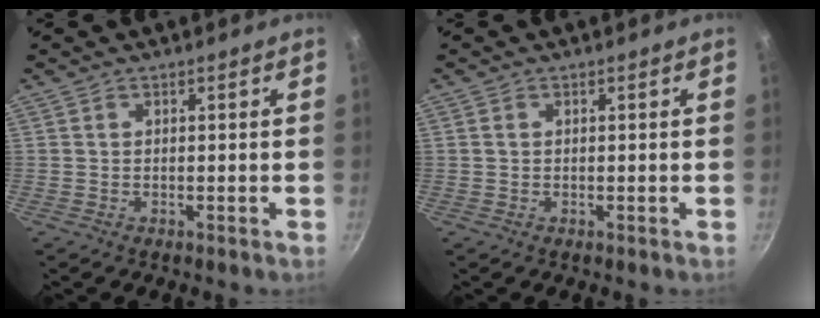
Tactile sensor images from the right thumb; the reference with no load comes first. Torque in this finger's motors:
{"motor_torque": [0.03, -0.03, 0.11, 0.40, -0.02]}